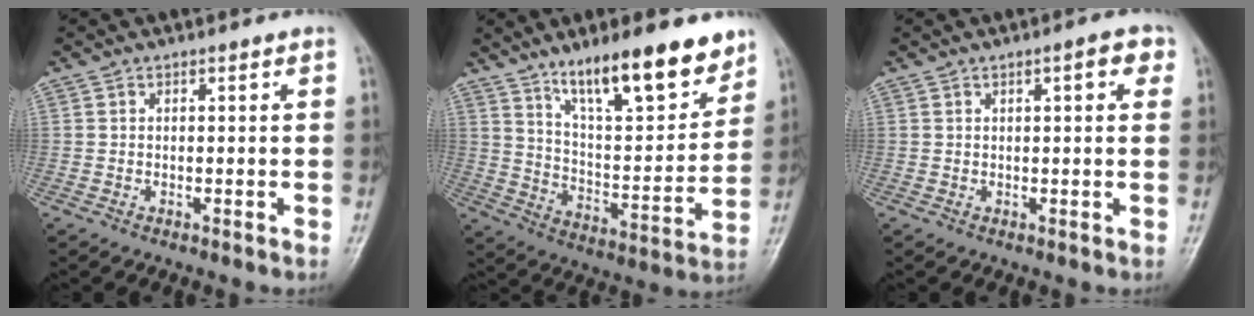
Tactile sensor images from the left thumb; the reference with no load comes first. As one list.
[{"total": 18.2, "force": [12.6, 5.0, 12.1], "torque": [-0.151, -0.073, 0.213]}, {"total": 3.8, "force": [1.5, 1.1, 3.3], "torque": [-0.038, 0.002, 0.017]}]